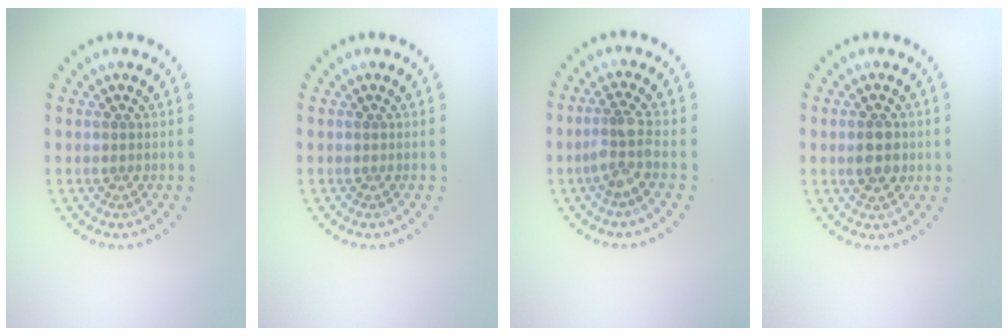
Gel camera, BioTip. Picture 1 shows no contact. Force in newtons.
{"total": 0.0}
{"total": 2.5, "press": 1.9, "slide": 1.6}
{"total": 2.8, "press": 2.8, "slide": 0.2}